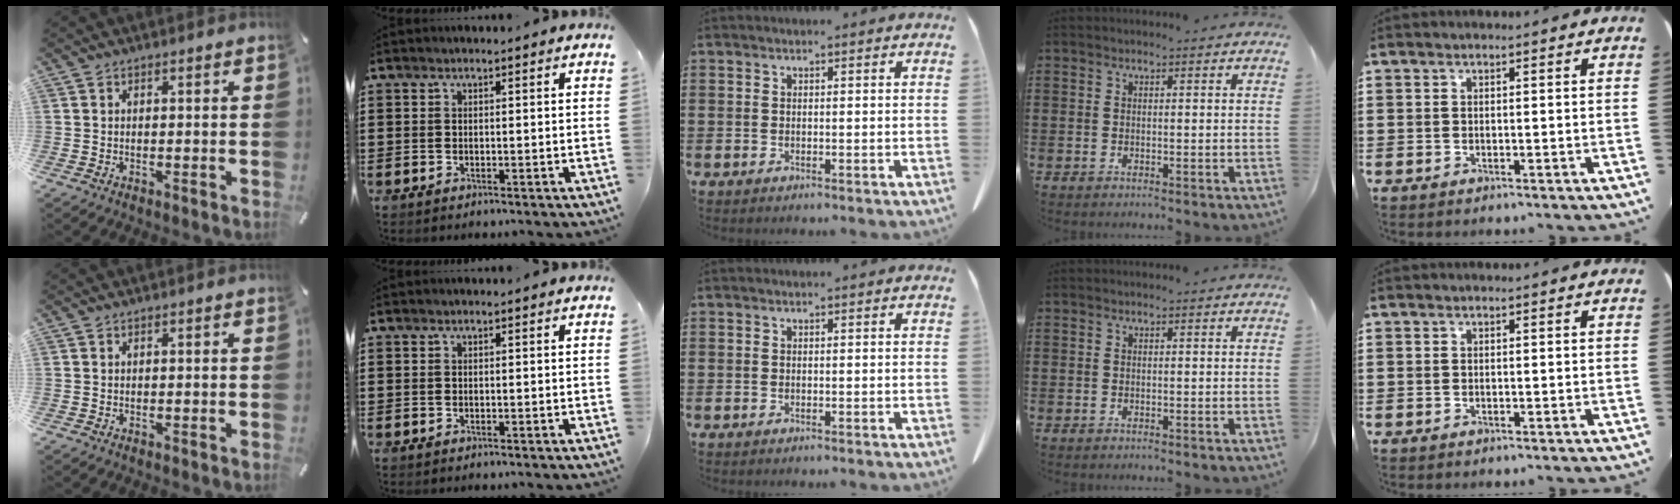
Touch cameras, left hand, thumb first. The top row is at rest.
{}